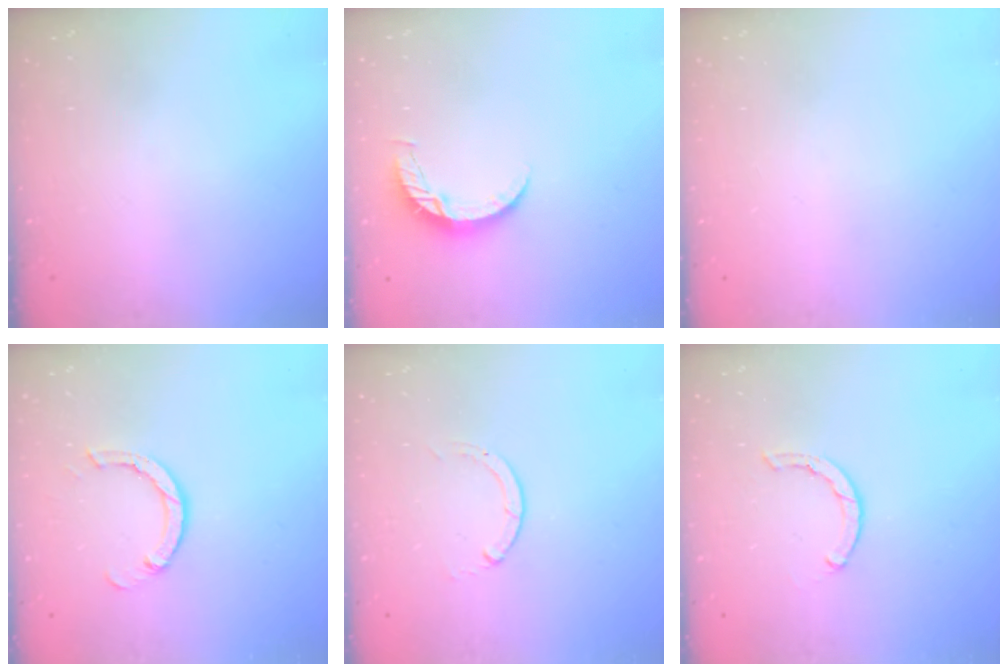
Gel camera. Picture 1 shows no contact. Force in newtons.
{"total": 6.1, "press": 6.0, "slide": 0.6}
{"total": 0.0}
{"total": 3.6, "press": 3.6, "slide": 0.2}
{"total": 0.0}
{"total": 1.7, "press": 1.6, "slide": 0.3}